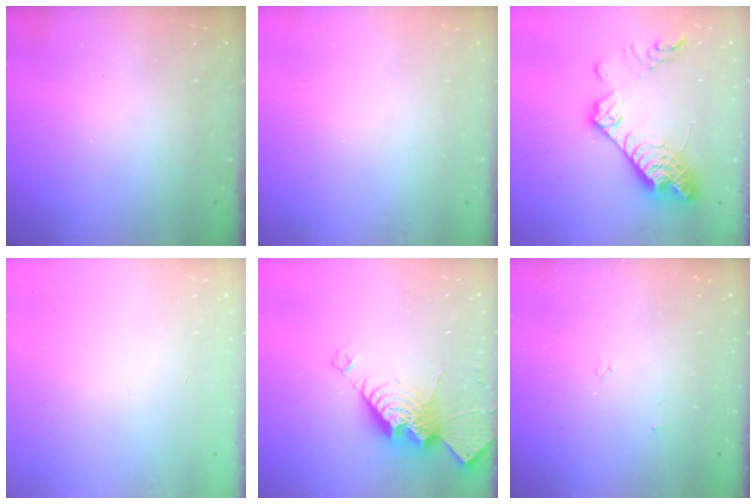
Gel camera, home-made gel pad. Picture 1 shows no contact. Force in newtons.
{"total": 0.0}
{"total": 18.9, "press": 18.9, "slide": 1.3}
{"total": 0.0}
{"total": 14.6, "press": 14.6, "slide": 1.1}
{"total": 2.7, "press": 2.7, "slide": 0.5}